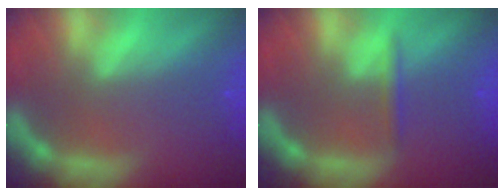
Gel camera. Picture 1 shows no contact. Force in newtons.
{"total": 1.4}